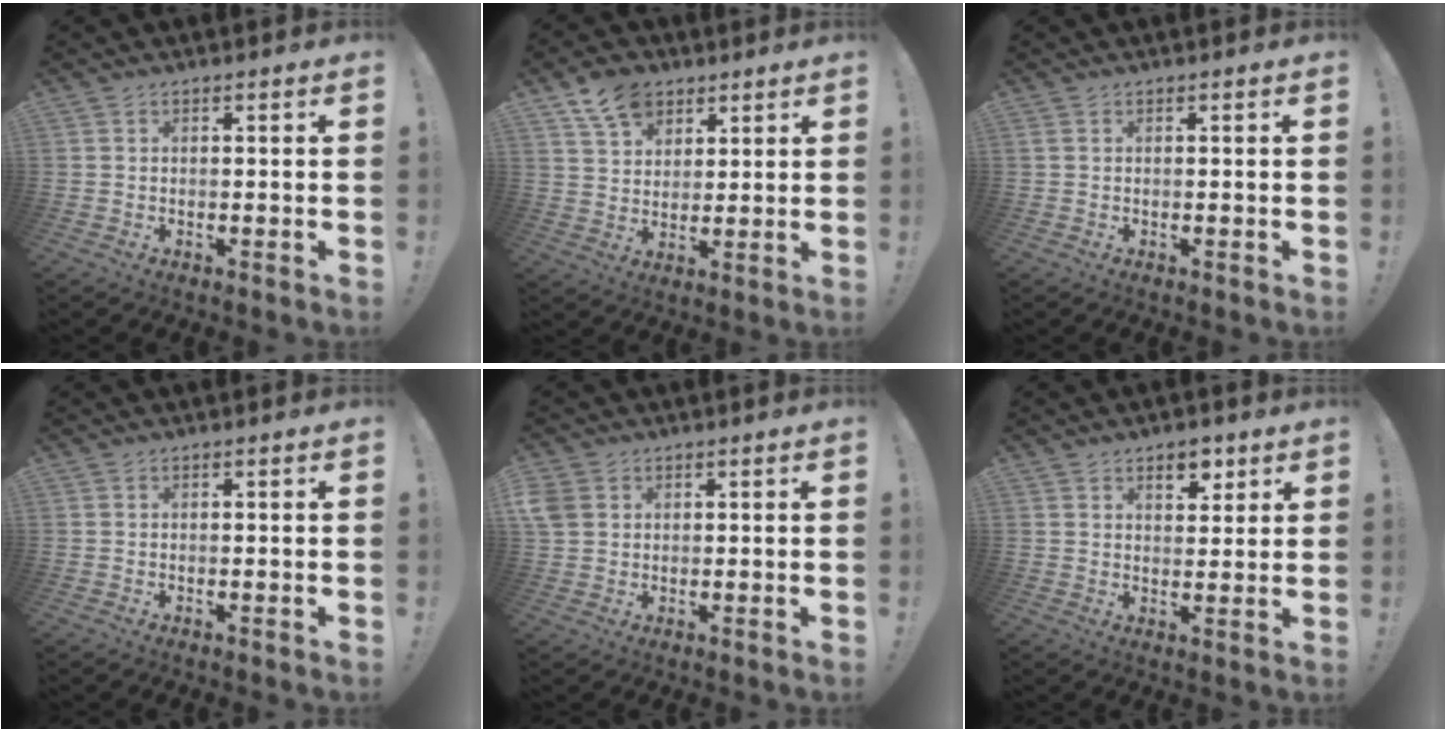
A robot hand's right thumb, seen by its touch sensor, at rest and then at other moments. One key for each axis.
{"total": 10.3, "fx": 6.4, "fy": 7.1, "fz": 4.0, "tx": -0.058, "ty": -0.030, "tz": 0.121}
{"total": 0.0}
{"total": 0.0}
{"total": 4.7, "fx": 1.8, "fy": 3.8, "fz": 2.0, "tx": -0.044, "ty": 0.002, "tz": 0.037}
{"total": 6.2, "fx": 3.7, "fy": 3.7, "fz": 3.3, "tx": -0.022, "ty": -0.018, "tz": 0.060}